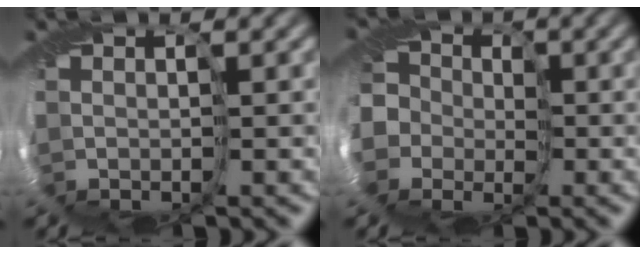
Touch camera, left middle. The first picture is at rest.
{"total": 8.4, "force": [0.8, 7.8, 2.9], "torque": [-0.066, 0.023, -0.041]}